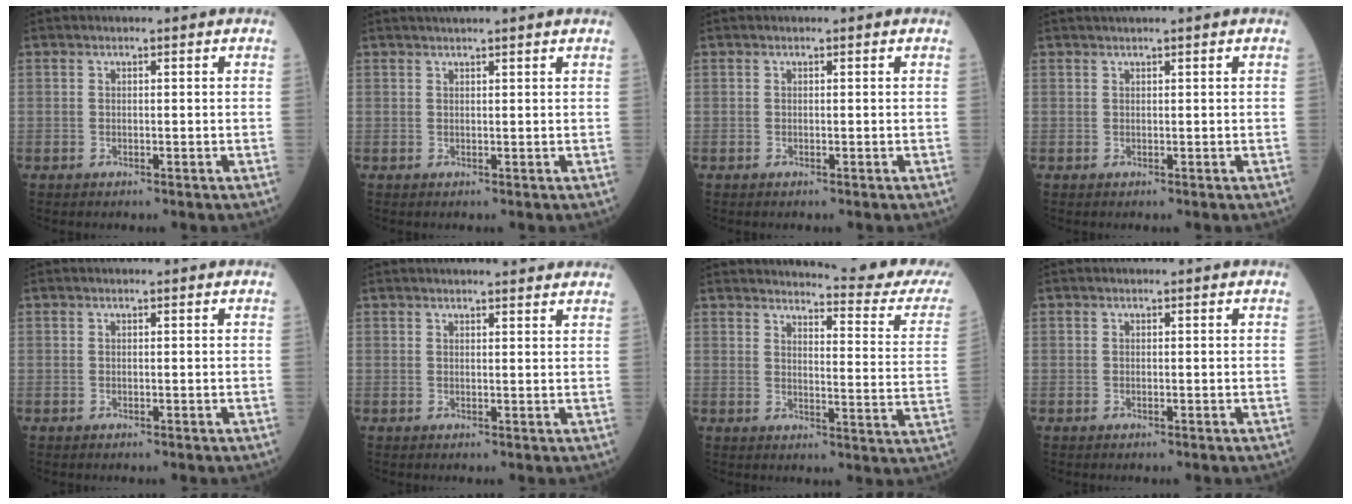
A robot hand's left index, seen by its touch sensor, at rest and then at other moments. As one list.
[{"total": 4.4, "force": [3.9, -0.5, 2.0], "torque": [-0.022, 0.027, 0.052]}, {"total": 0.0}, {"total": 1.5, "force": [1.3, -0.4, 0.7], "torque": [-0.011, 0.011, 0.030]}, {"total": 0.0}, {"total": 5.7, "force": [5.2, 0.8, 2.2], "torque": [-0.026, 0.015, 0.056]}, {"total": 17.6, "force": [16.9, -0.3, 4.9], "torque": [-0.061, -0.113, 0.178]}, {"total": 0.0}]